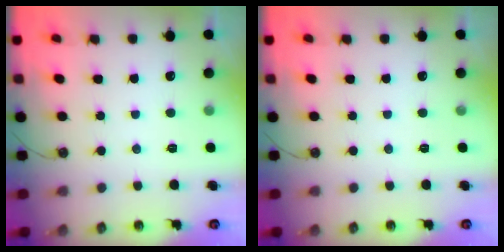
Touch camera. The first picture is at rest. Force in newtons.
{"total": 0.0}